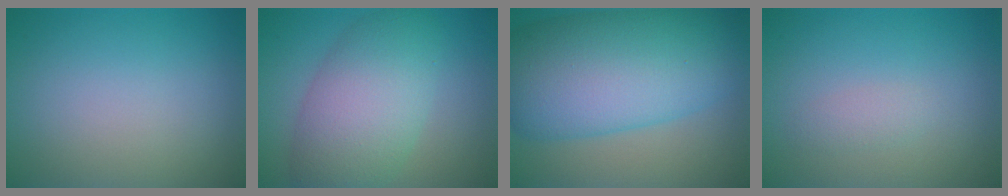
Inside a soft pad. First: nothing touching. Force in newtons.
{"total": 7.7, "press": 7.7, "slide": 0.3}
{"total": 12.8, "press": 12.8, "slide": 0.4}
{"total": 1.0, "press": 1.0, "slide": 0.0}